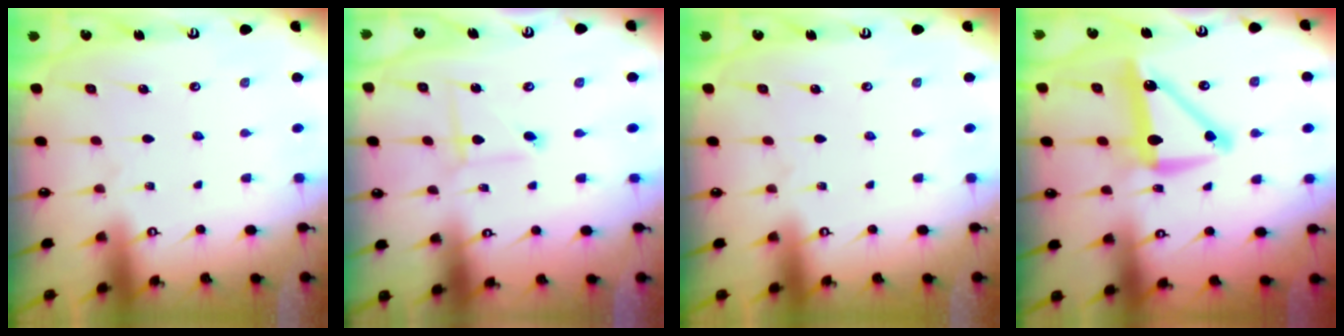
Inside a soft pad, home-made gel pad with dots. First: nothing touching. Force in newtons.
{"total": 1.8, "press": 1.8, "slide": 0.2}
{"total": 0.0}
{"total": 11.1, "press": 11.1, "slide": 0.3}